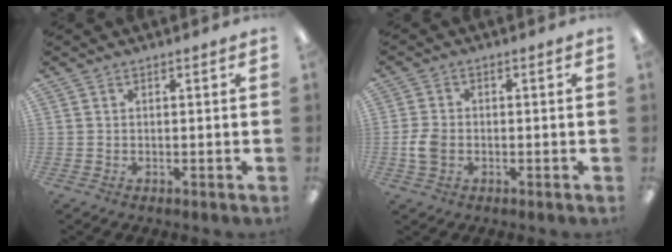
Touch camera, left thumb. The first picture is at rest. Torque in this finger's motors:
{"motor_torque": [-0.14, 0.18, 0.04, -0.03, 0.00]}